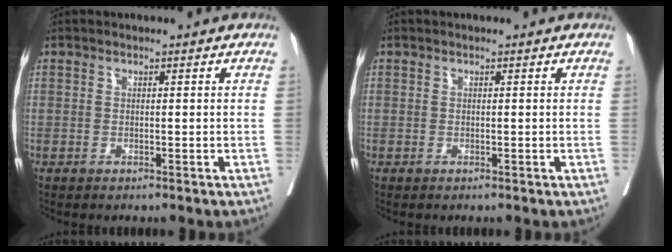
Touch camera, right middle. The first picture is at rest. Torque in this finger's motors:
{"motor_torque": [0.00, 0.00, -0.08, -0.04]}